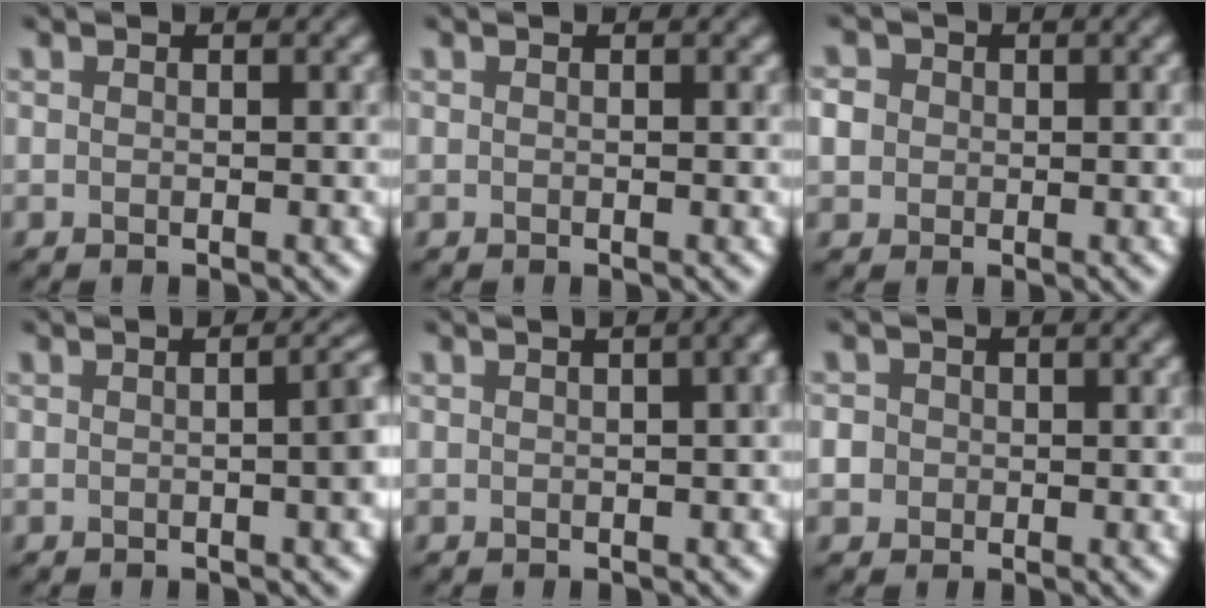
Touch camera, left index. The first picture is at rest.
{"total": 0.0}
{"total": 2.1, "force": [0.1, 2.0, 0.7], "torque": [-0.013, 0.006, 0.001]}
{"total": 4.1, "force": [-0.1, 1.5, 3.8], "torque": [-0.026, 0.012, -0.002]}
{"total": 5.9, "force": [1.5, 3.1, 4.9], "torque": [-0.016, 0.045, -0.009]}
{"total": 3.1, "force": [0.0, 2.9, 1.1], "torque": [-0.009, 0.019, -0.023]}